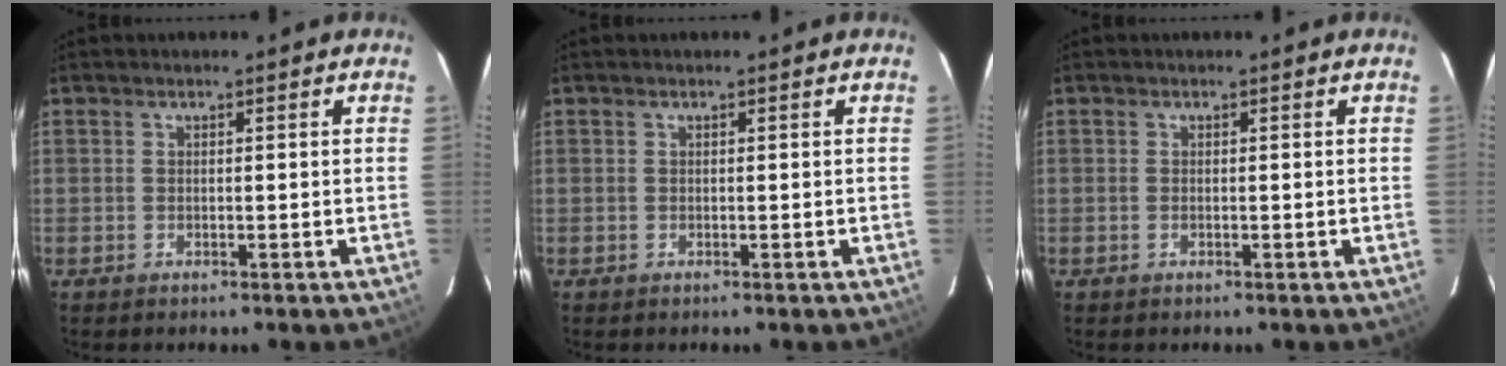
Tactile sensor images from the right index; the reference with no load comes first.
{"total": 0.0}
{"total": 0.0}